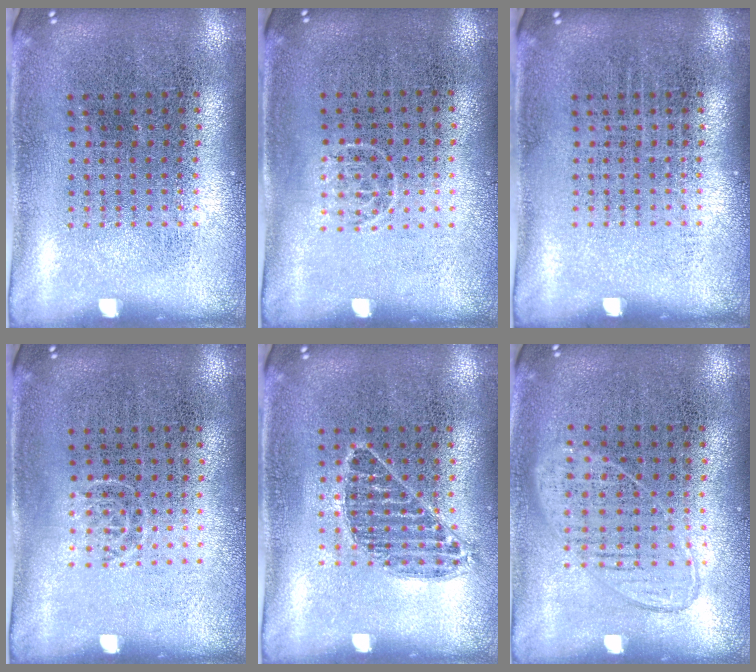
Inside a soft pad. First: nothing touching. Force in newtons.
{"total": 0.6, "press": 0.4, "slide": 0.4}
{"total": 0.0}
{"total": 0.6, "press": 0.4, "slide": 0.5}
{"total": 0.7, "press": 0.7, "slide": 0.3}
{"total": 0.9, "press": 0.8, "slide": 0.4}